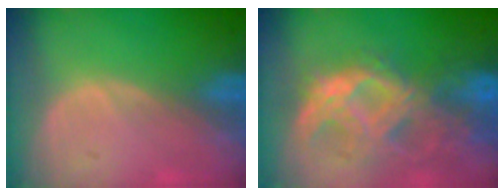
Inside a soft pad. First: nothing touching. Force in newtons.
{"total": 10.5, "press": 9.2, "slide": 5.0}